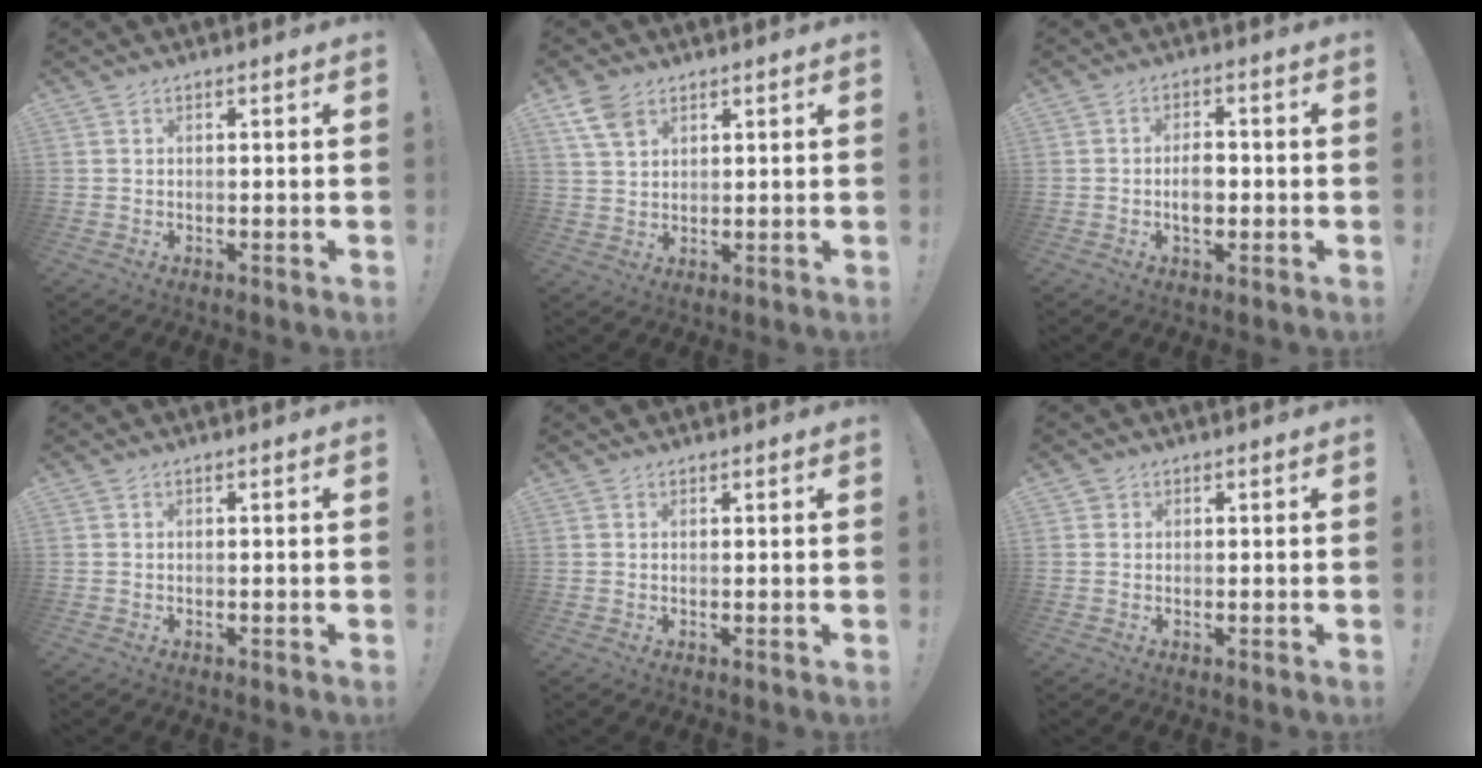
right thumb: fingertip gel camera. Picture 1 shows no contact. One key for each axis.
{"total": 7.0, "fx": 4.1, "fy": 4.2, "fz": 3.7, "tx": -0.067, "ty": -0.012, "tz": 0.082}
{"total": 5.0, "fx": -1.1, "fy": 3.1, "fz": 3.7, "tx": -0.045, "ty": 0.003, "tz": -0.023}
{"total": 0.0}
{"total": 0.7, "fx": 0.6, "fy": 0.3, "fz": 0.1, "tx": -0.002, "ty": -0.001, "tz": 0.011}
{"total": 1.0, "fx": 0.5, "fy": 0.9, "fz": 0.2, "tx": 0.003, "ty": -0.002, "tz": 0.008}